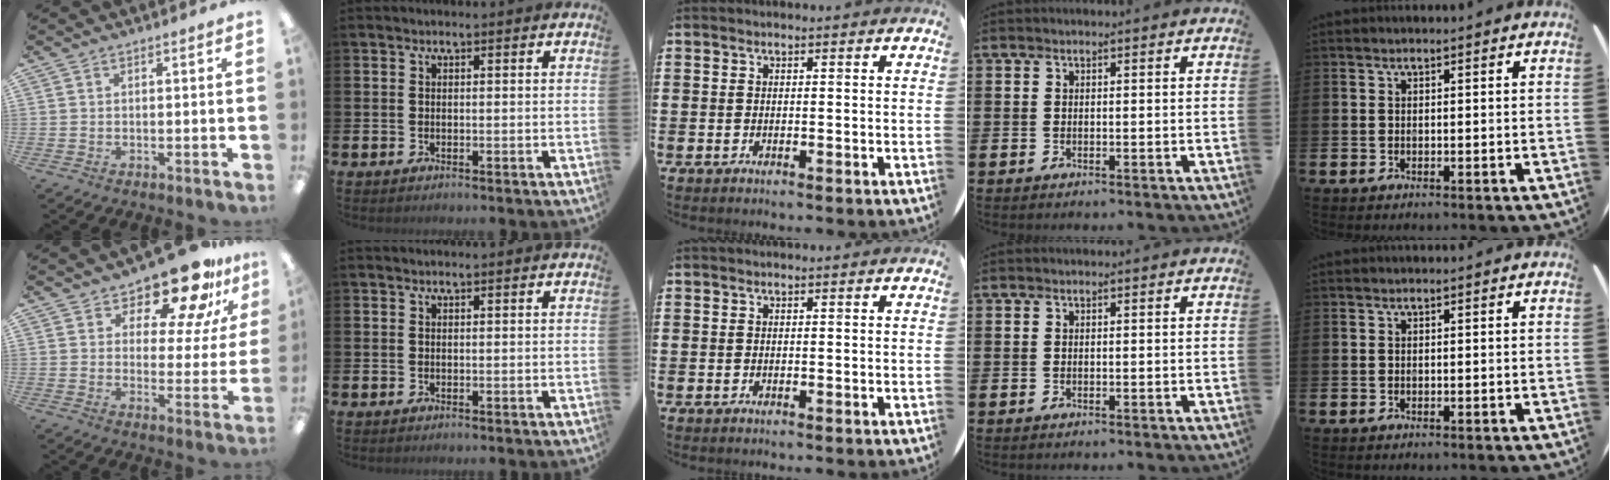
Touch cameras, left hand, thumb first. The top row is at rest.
{"thumb": {"total": 15.3, "force": [12.4, 5.6, 7.0], "torque": [-0.115, -0.088, 0.214]}}